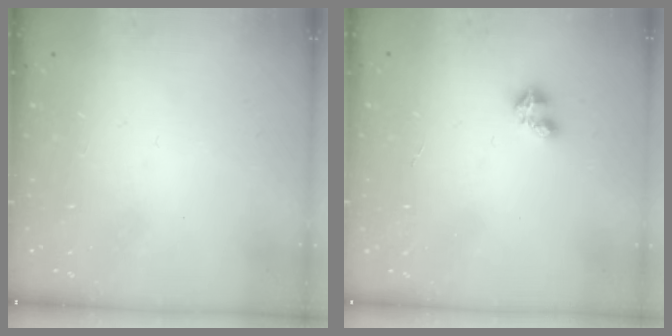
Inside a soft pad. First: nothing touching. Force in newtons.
{"total": 3.4, "press": 3.4, "slide": 0.4}